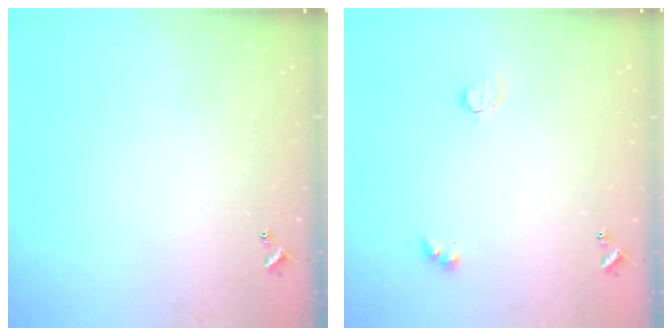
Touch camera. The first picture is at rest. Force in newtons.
{"total": 4.5, "press": 4.5, "slide": 0.8}